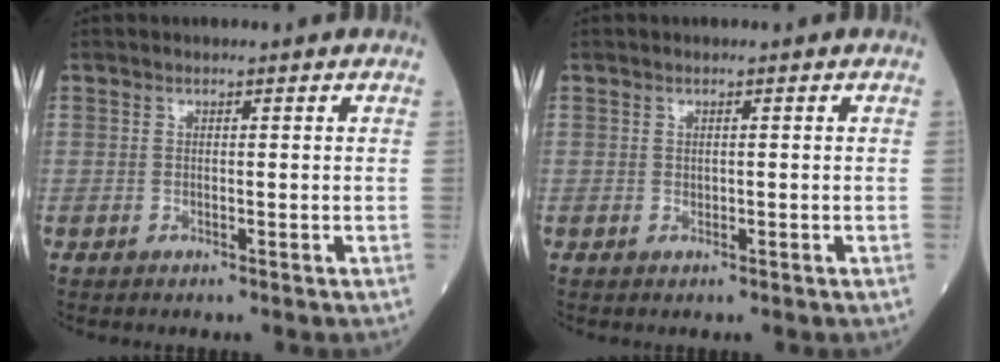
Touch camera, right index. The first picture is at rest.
{"total": 0.0}